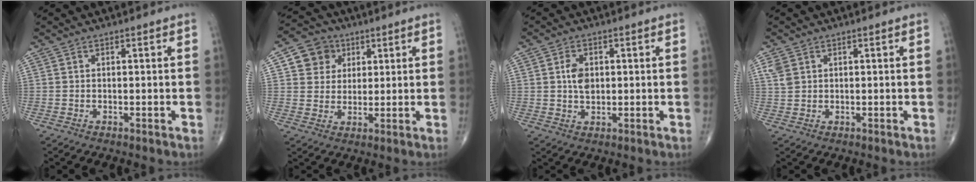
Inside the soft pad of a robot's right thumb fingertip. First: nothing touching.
{"total": 7.7, "force": [2.9, 6.8, 2.2], "torque": [-0.004, -0.005, 0.047]}
{"total": 4.2, "force": [0.7, 2.8, 3.1], "torque": [-0.047, -0.001, 0.013]}
{"total": 2.6, "force": [1.2, 1.9, 1.3], "torque": [-0.025, 0.002, 0.031]}